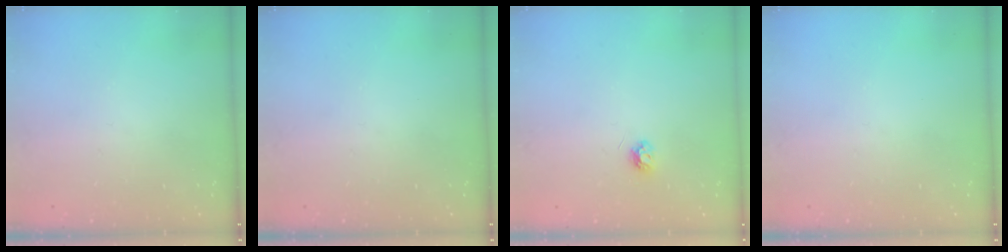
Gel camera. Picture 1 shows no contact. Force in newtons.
{"total": 0.0}
{"total": 3.8, "press": 3.8, "slide": 0.5}
{"total": 0.0}